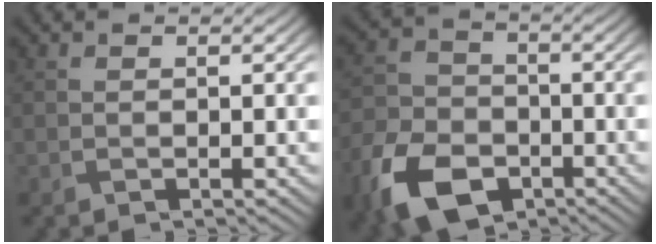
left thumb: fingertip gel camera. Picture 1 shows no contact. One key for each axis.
{"total": 12.2, "fx": -6.8, "fy": 7.5, "fz": 6.8, "tx": -0.176, "ty": -0.040, "tz": -0.134}